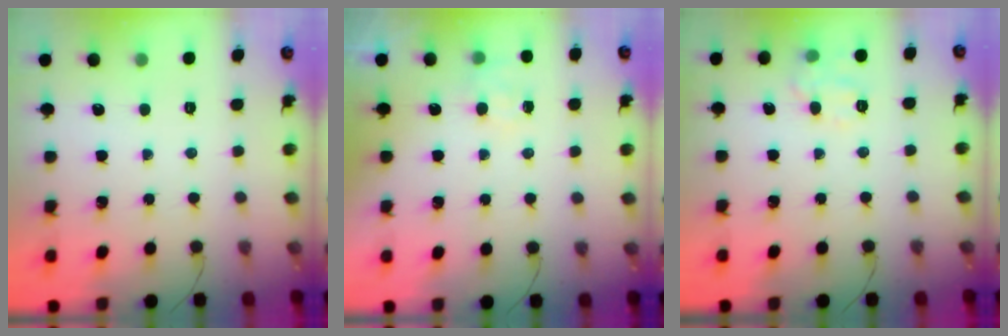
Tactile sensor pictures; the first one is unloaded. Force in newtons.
{"total": 5.2, "press": 5.0, "slide": 1.4}
{"total": 8.5, "press": 8.4, "slide": 0.8}